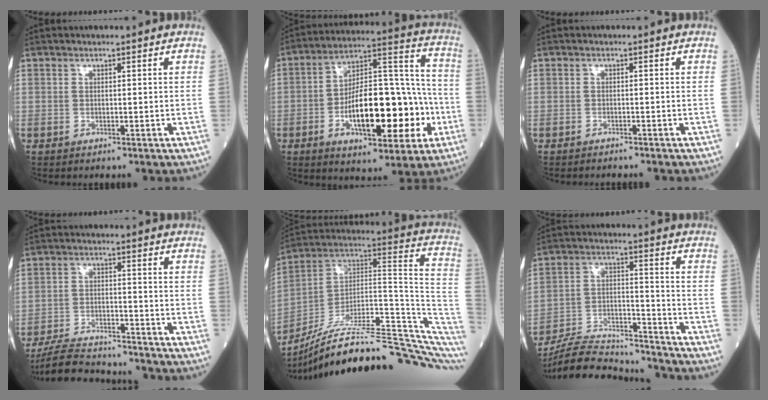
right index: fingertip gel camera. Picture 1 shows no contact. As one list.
[{"total": 20.9, "force": [-5.2, 8.1, 18.5], "torque": [-0.308, 0.030, -0.073]}, {"total": 3.4, "force": [-3.0, 0.9, 1.2], "torque": [-0.021, -0.005, -0.039]}, {"total": 14.4, "force": [-13.2, 3.0, 4.7], "torque": [-0.090, 0.007, -0.212]}, {"total": 29.0, "force": [-21.4, 4.7, 19.0], "torque": [-0.236, 0.036, -0.333]}, {"total": 20.0, "force": [-18.9, 3.1, 5.9], "torque": [-0.146, -0.001, -0.307]}]